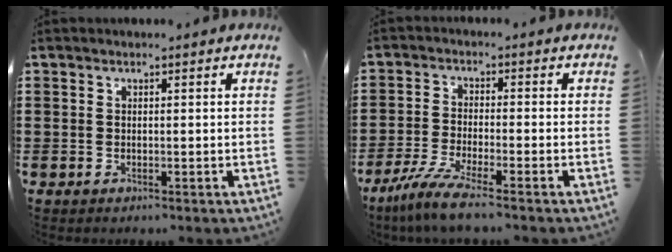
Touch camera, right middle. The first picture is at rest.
{"total": 5.6, "force": [-4.4, -0.1, 3.5], "torque": [-0.093, -0.027, -0.089]}